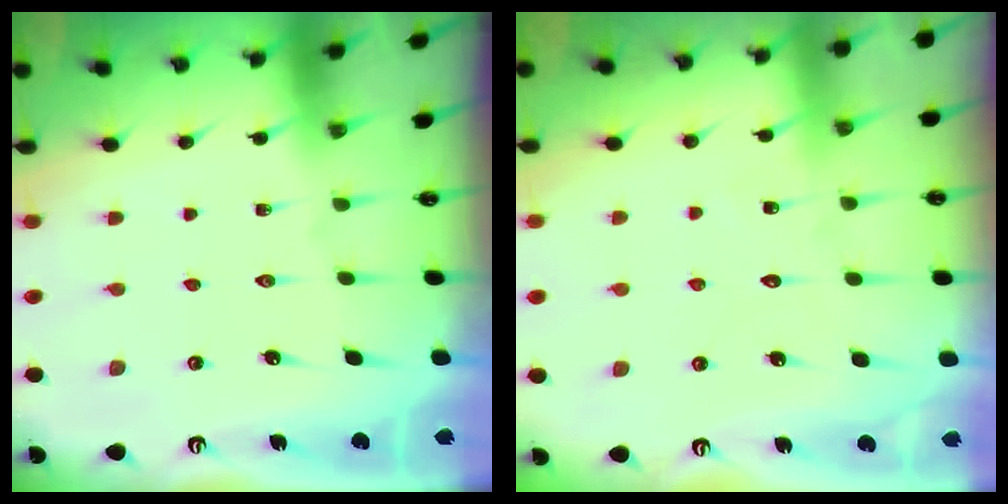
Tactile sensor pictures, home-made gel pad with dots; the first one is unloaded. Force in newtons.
{"total": 5.9, "press": 5.9, "slide": 0.5}